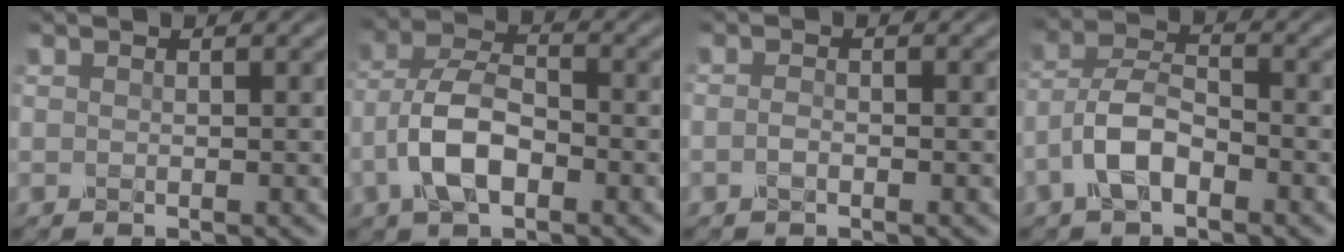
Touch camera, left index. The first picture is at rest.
{"total": 5.7, "force": [-2.1, 2.9, 4.4], "torque": [-0.086, 0.007, -0.047]}
{"total": 0.9, "force": [-0.5, 0.3, 0.7], "torque": [-0.016, 0.000, -0.011]}
{"total": 4.5, "force": [-2.3, 2.1, 3.3], "torque": [-0.062, 0.012, -0.052]}